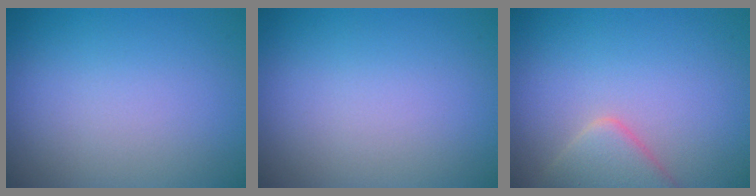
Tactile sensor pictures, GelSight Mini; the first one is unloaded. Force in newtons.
{"total": 0.0}
{"total": 3.5, "press": 3.5, "slide": 0.1}